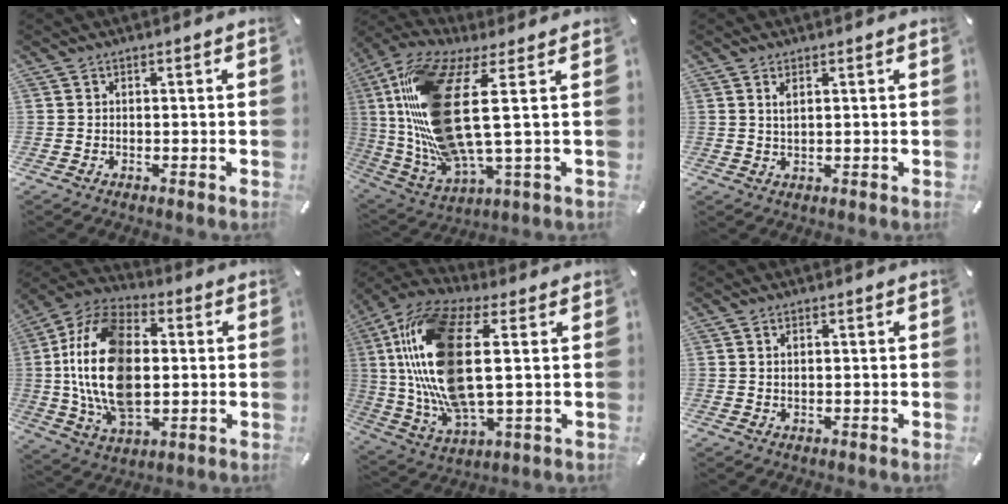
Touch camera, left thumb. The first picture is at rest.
{"total": 23.0, "force": [4.1, 7.6, 21.3], "torque": [-0.456, -0.026, 0.068]}
{"total": 2.0, "force": [0.9, 0.5, 1.7], "torque": [-0.037, 0.001, 0.015]}
{"total": 20.9, "force": [0.5, 13.4, 16.0], "torque": [-0.351, 0.002, 0.004]}
{"total": 20.4, "force": [4.0, 8.7, 18.1], "torque": [-0.405, -0.013, 0.065]}
{"total": 1.0, "force": [0.3, 0.3, 0.9], "torque": [-0.019, 0.000, 0.005]}